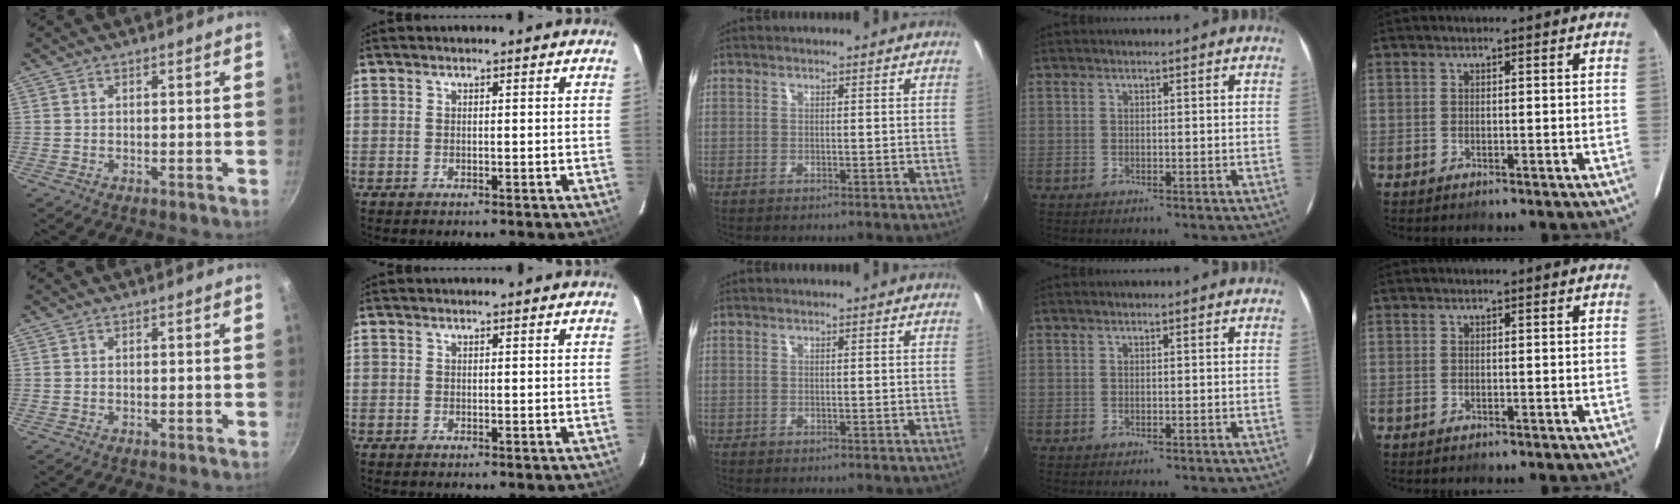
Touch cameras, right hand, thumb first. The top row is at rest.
{}